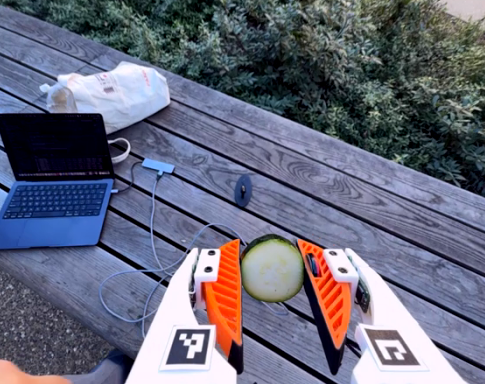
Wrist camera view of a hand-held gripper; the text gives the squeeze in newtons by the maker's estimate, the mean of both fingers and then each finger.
{"total": 8.4, "left": 7.8, "right": 9.1}